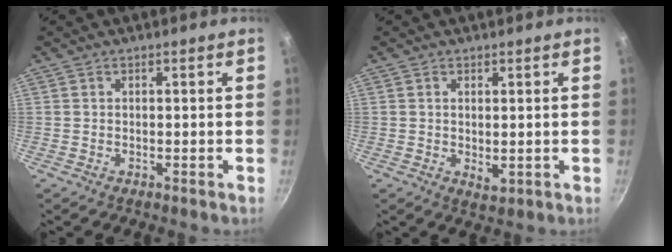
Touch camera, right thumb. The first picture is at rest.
{"total": 2.5, "force": [0.3, 1.2, 2.2], "torque": [-0.035, -0.008, 0.007]}